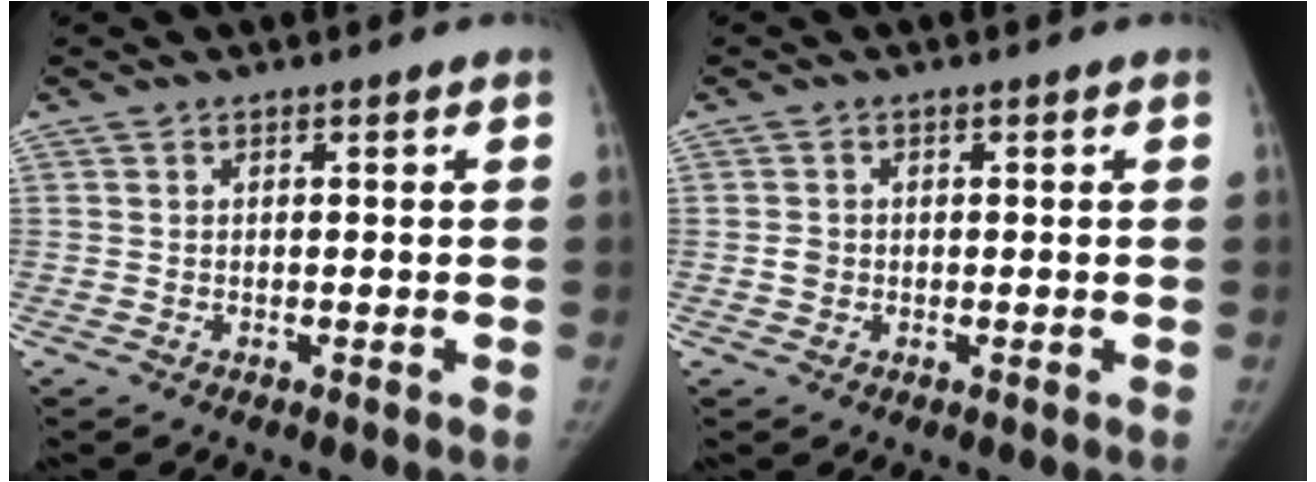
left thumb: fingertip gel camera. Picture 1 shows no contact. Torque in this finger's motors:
{"motor_torque": [0.03, 0.30, 0.15, -0.43, 0.02]}